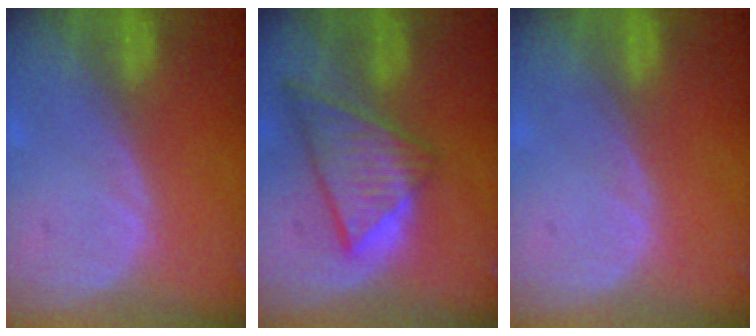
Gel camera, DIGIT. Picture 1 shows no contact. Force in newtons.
{"total": 9.0, "press": 7.8, "slide": 4.3}
{"total": 0.0}